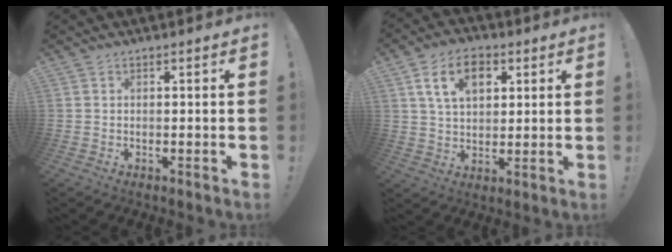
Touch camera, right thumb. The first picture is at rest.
{"total": 12.0, "force": [4.7, 7.5, 8.0], "torque": [-0.132, 0.010, 0.088]}